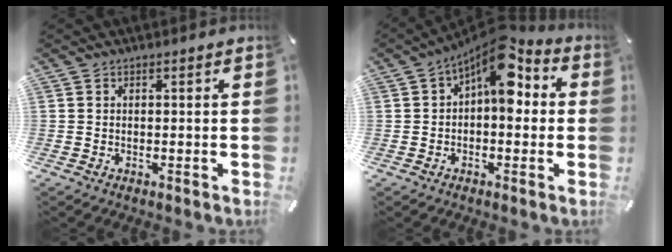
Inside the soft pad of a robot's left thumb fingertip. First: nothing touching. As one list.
[{"total": 11.0, "force": [4.1, 5.5, 8.6], "torque": [-0.122, -0.031, 0.067]}]